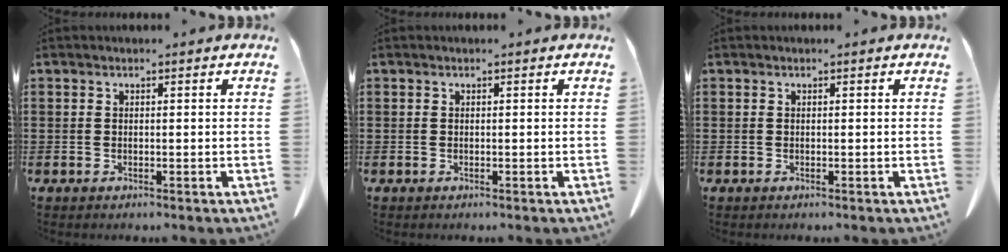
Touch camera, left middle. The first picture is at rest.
{"total": 0.0}
{"total": 0.0}